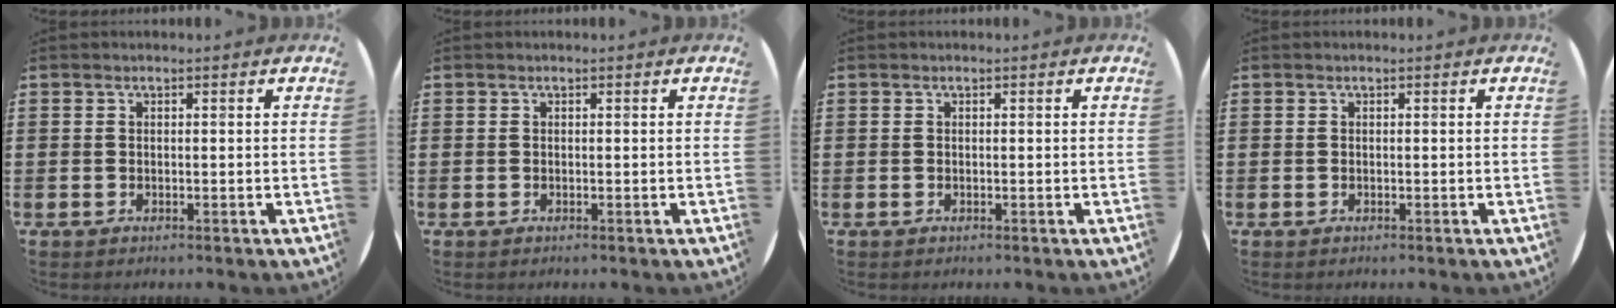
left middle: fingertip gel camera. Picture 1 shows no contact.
{"total": 0.0}
{"total": 0.0}
{"total": 0.0}